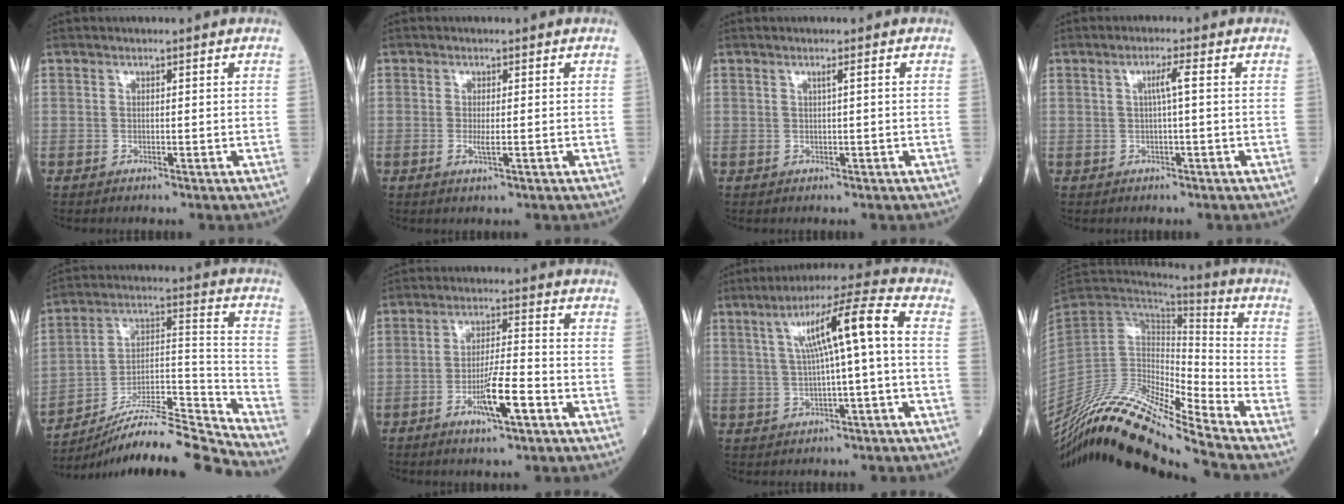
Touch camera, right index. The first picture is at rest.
{"total": 1.9, "force": [-0.4, 0.2, 1.9], "torque": [-0.039, -0.005, -0.007]}
{"total": 0.7, "force": [0.1, -0.2, 0.7], "torque": [-0.013, 0.000, 0.006]}
{"total": 2.4, "force": [0.3, -0.4, 2.4], "torque": [-0.043, 0.003, 0.004]}
{"total": 17.8, "force": [-16.6, -1.4, 6.3], "torque": [-0.099, 0.030, -0.283]}
{"total": 7.4, "force": [-3.3, 0.7, 6.6], "torque": [-0.123, -0.003, -0.058]}
{"total": 10.6, "force": [1.4, -0.1, 10.5], "torque": [-0.173, 0.026, 0.025]}
{"total": 19.6, "force": [-17.4, 0.0, 8.9], "torque": [-0.165, 0.024, -0.325]}